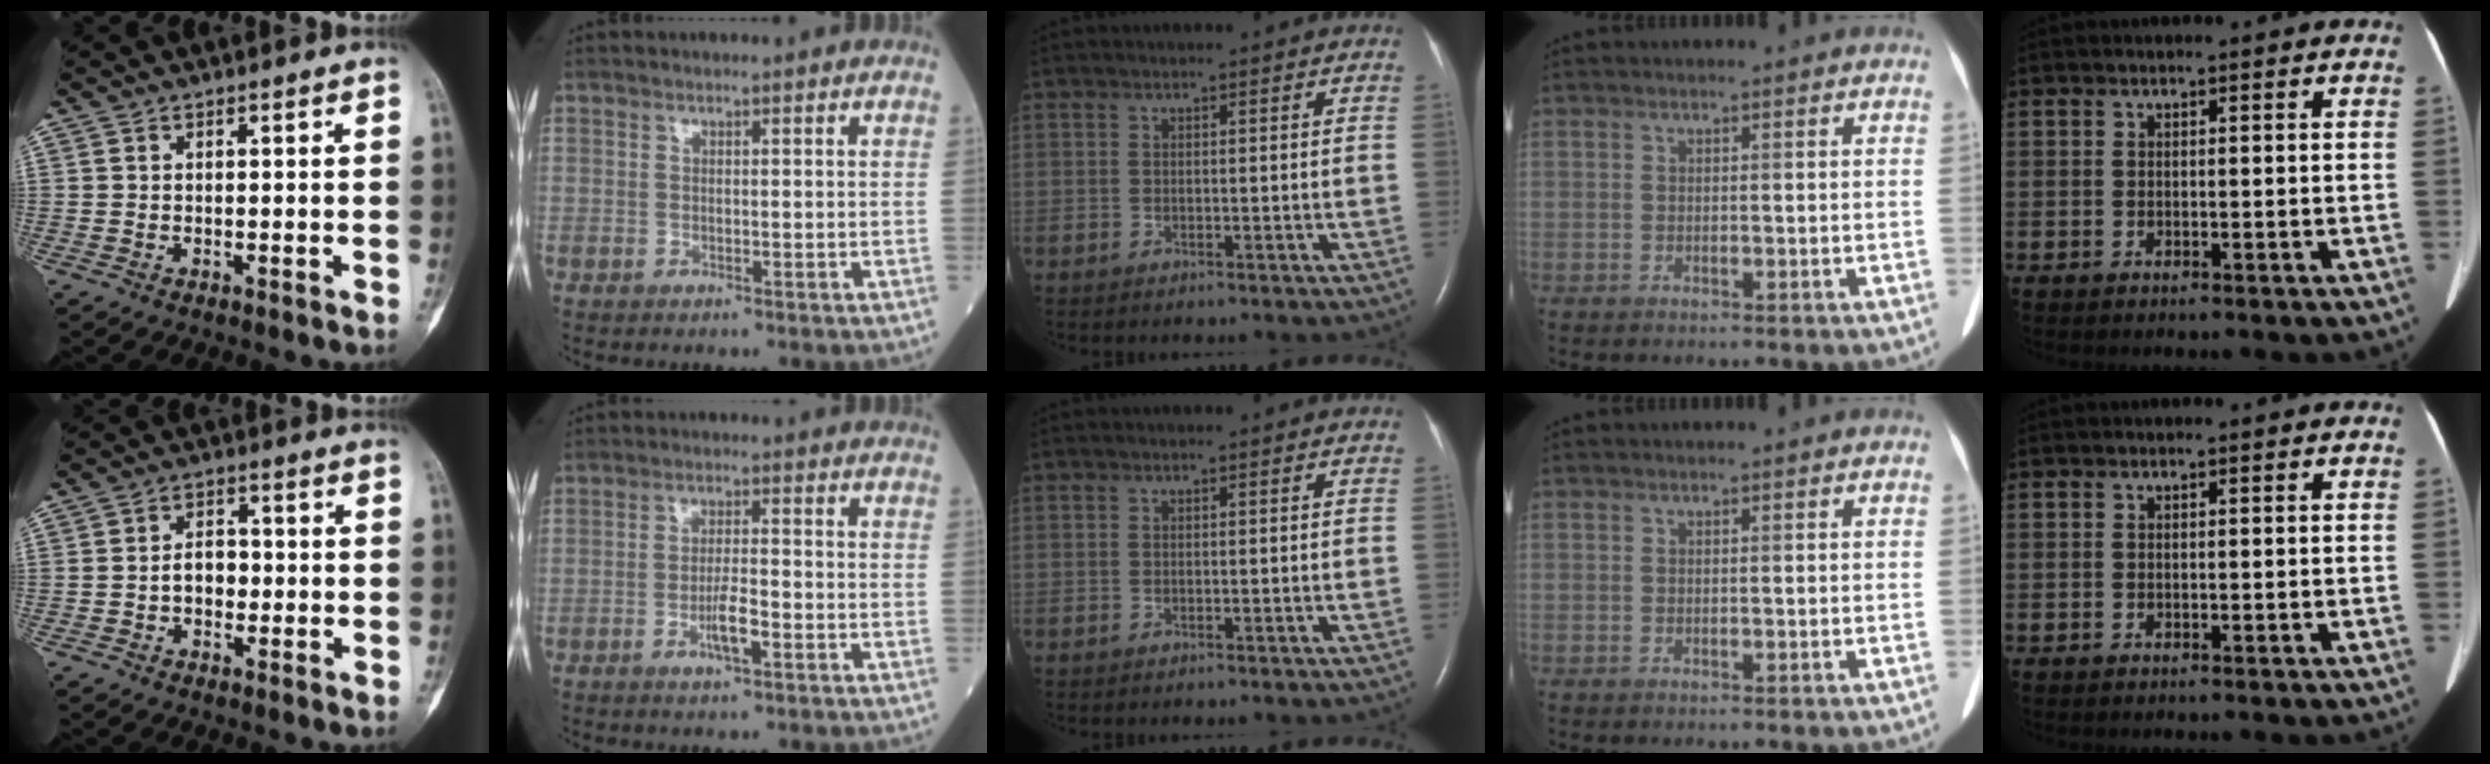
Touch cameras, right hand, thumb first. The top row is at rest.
{"thumb": {"total": 4.1, "force": [-0.8, 2.9, 2.7], "torque": [-0.029, 0.017, -0.018]}, "index": {"total": 3.9, "force": [-1.7, 0.6, 3.5], "torque": [-0.066, 0.000, -0.029]}}